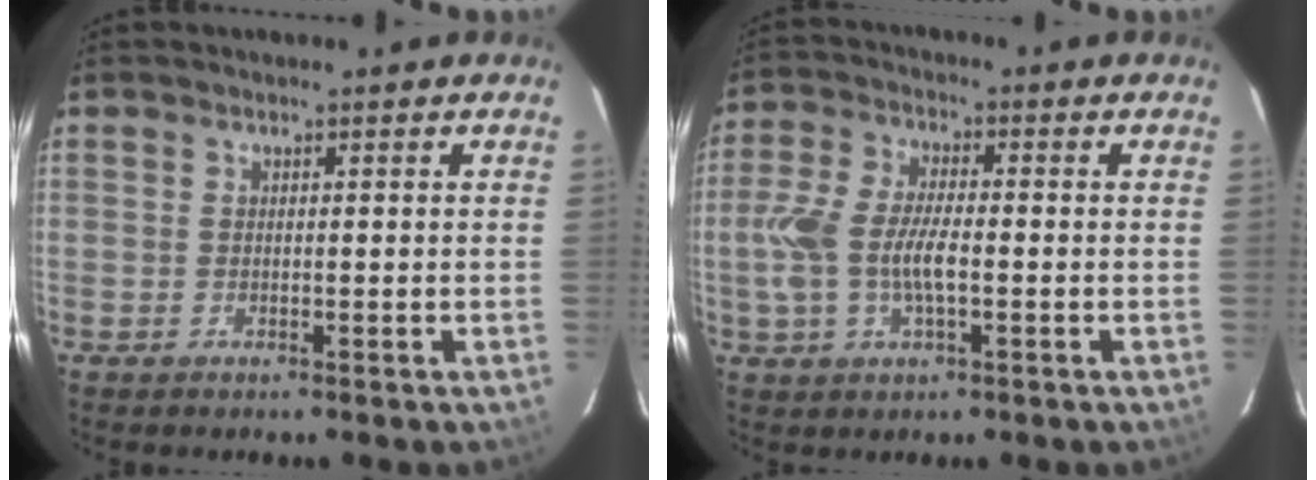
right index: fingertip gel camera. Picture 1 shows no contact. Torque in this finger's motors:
{"motor_torque": [0.36, -0.09, 0.57, 0.11]}